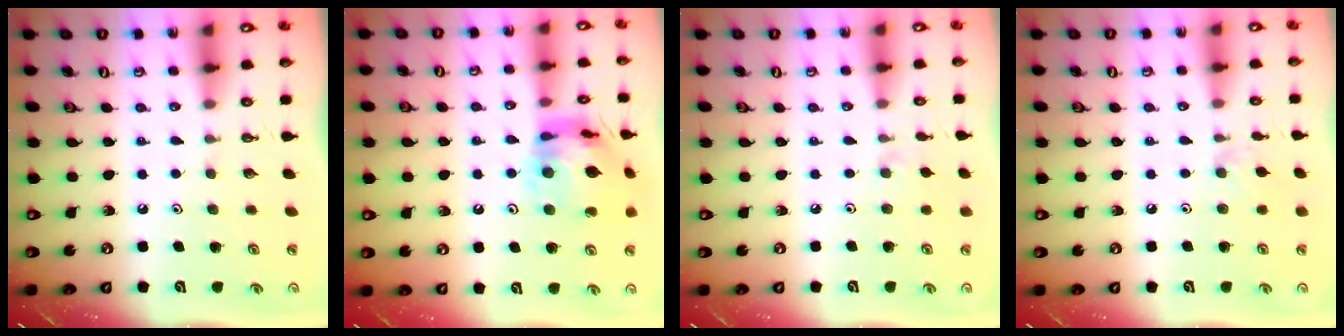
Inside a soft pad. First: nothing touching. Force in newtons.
{"total": 16.7, "press": 16.7, "slide": 1.7}
{"total": 1.1, "press": 1.0, "slide": 0.4}
{"total": 4.1, "press": 4.1, "slide": 0.8}